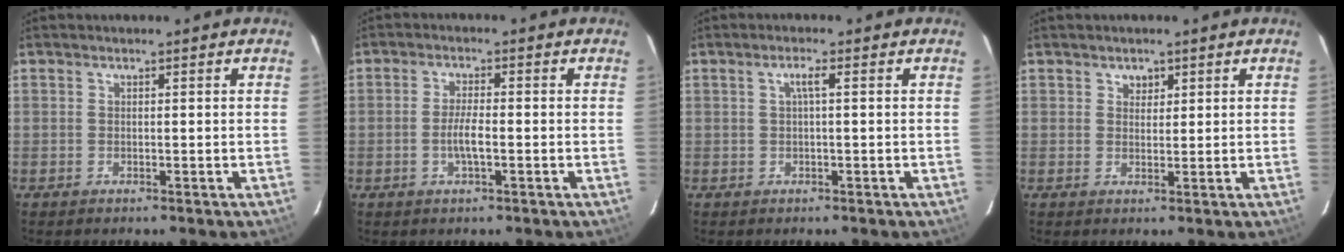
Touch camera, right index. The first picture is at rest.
{"total": 3.8, "force": [-1.1, 0.6, 3.6], "torque": [-0.069, 0.000, -0.021]}
{"total": 1.7, "force": [0.2, -0.1, 1.7], "torque": [-0.032, 0.005, 0.003]}
{"total": 1.8, "force": [1.0, 1.5, 0.3], "torque": [0.000, 0.006, 0.016]}